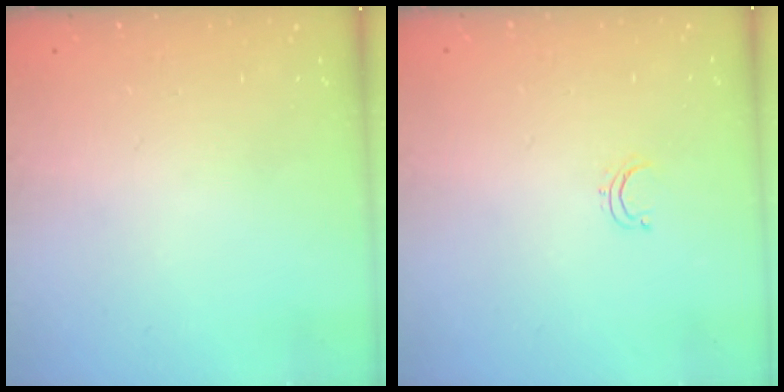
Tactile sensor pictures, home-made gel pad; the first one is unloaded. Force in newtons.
{"total": 2.8, "press": 2.8, "slide": 0.2}